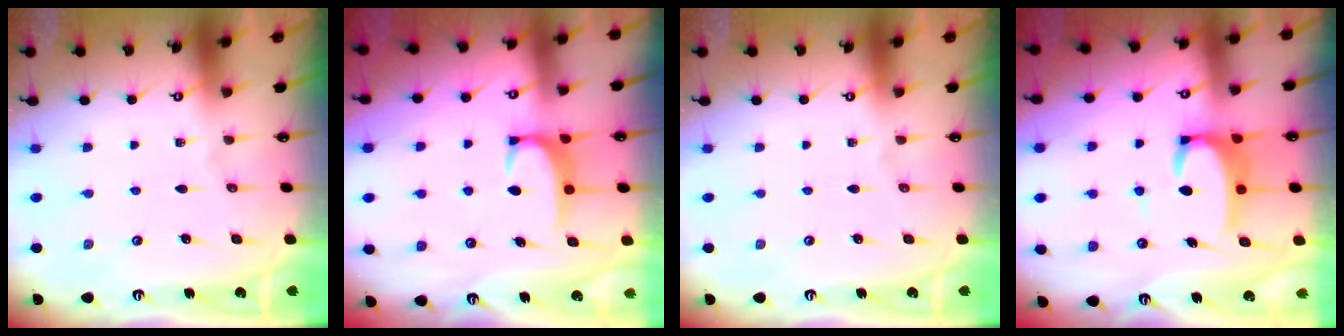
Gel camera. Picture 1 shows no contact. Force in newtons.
{"total": 2.7, "press": 2.7, "slide": 0.4}
{"total": 0.0}
{"total": 5.1, "press": 5.0, "slide": 0.6}